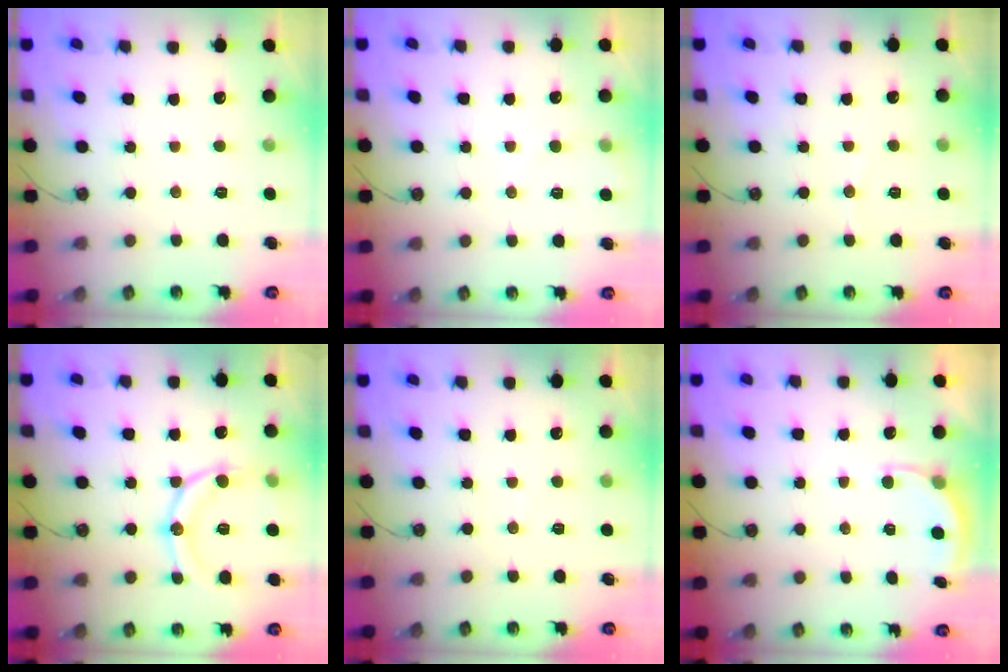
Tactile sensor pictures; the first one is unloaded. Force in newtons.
{"total": 3.9, "press": 3.8, "slide": 0.4}
{"total": 3.3, "press": 3.2, "slide": 0.4}
{"total": 15.9, "press": 15.6, "slide": 3.0}
{"total": 2.6, "press": 2.6, "slide": 0.3}
{"total": 2.4, "press": 2.2, "slide": 0.9}